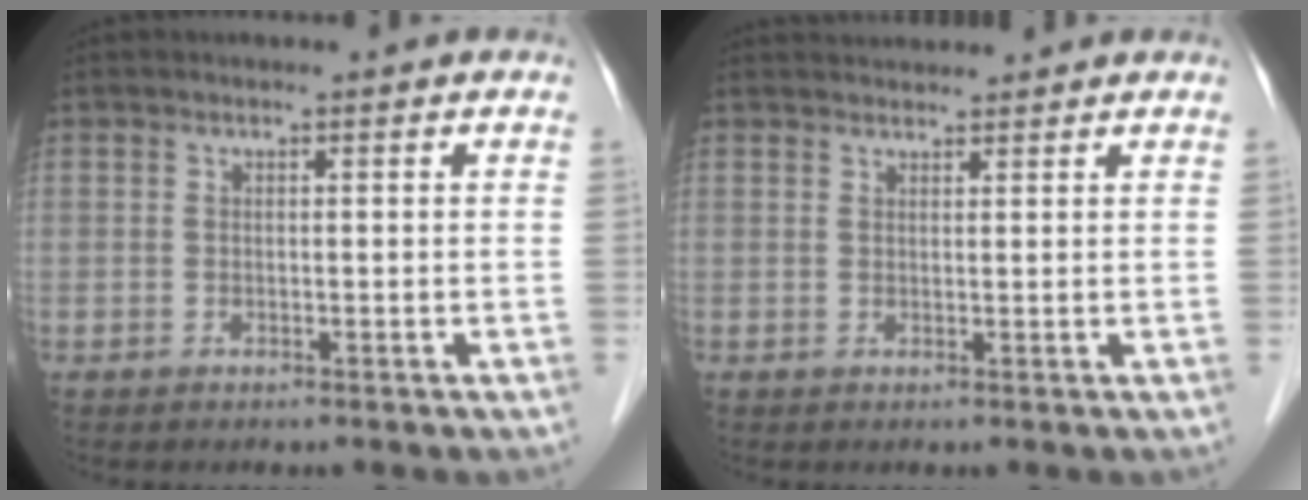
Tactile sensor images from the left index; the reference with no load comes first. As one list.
[{"total": 3.5, "force": [3.4, 0.6, 0.4], "torque": [-0.009, 0.031, 0.054]}]